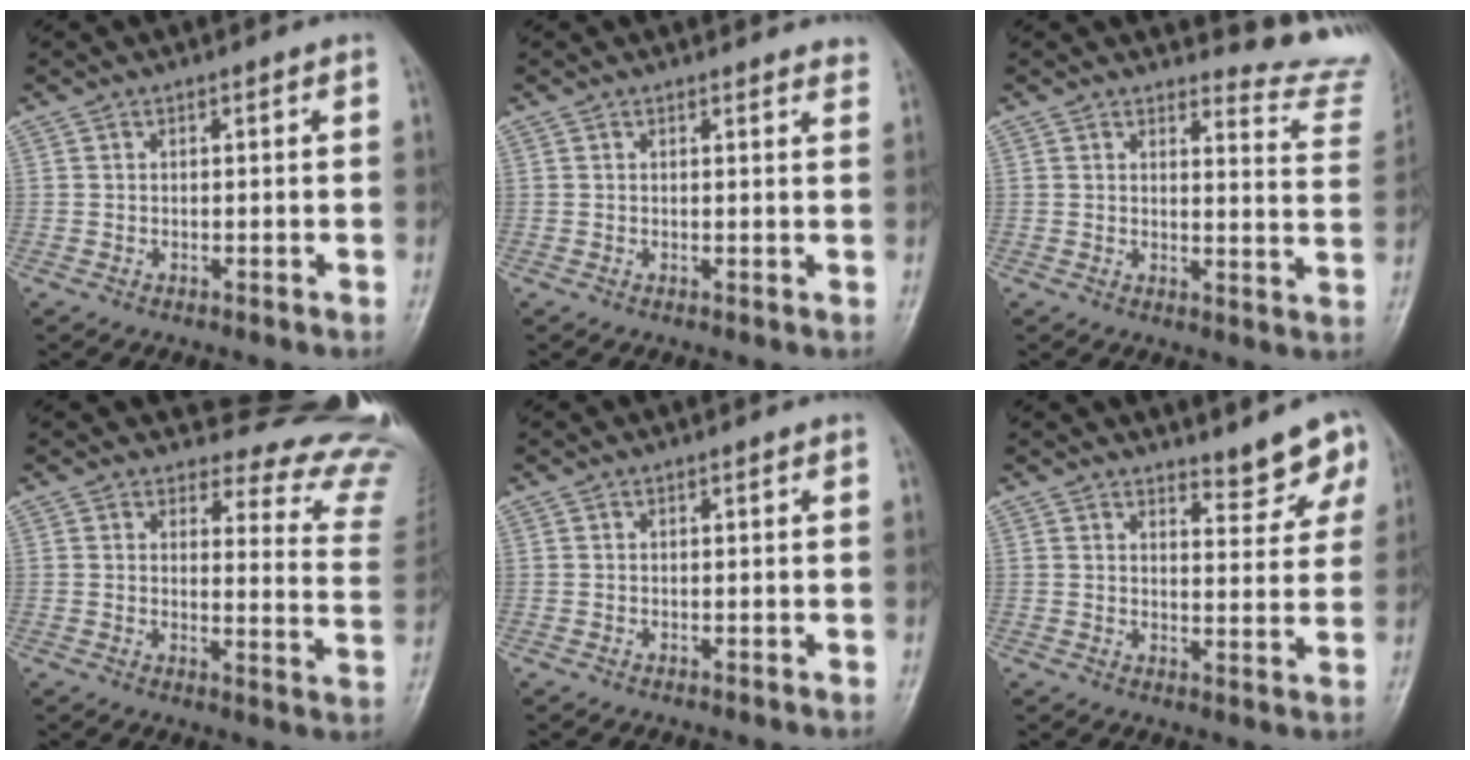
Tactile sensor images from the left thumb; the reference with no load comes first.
{"total": 3.6, "force": [3.5, 0.8, 0.4], "torque": [0.009, -0.016, 0.024]}
{"total": 10.7, "force": [10.7, 0.7, -1.1], "torque": [0.047, -0.149, 0.095]}
{"total": 18.9, "force": [18.4, 4.2, 1.3], "torque": [0.047, -0.197, 0.166]}
{"total": 0.0}
{"total": 5.8, "force": [5.1, 1.9, 2.2], "torque": [-0.004, -0.045, 0.059]}